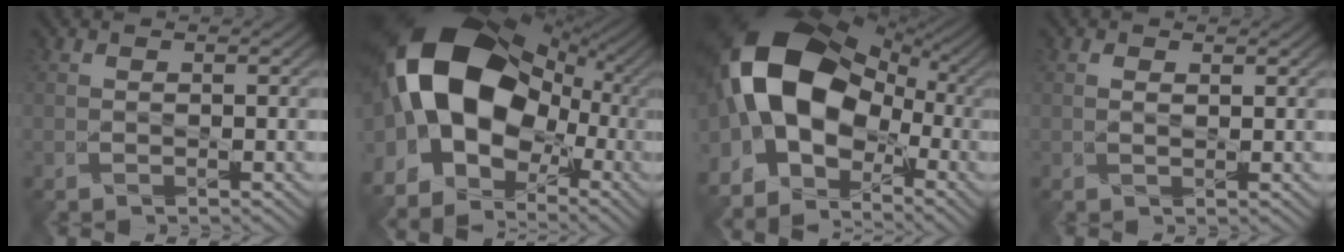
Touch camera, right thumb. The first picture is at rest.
{"total": 20.5, "force": [0.6, 14.7, 14.2], "torque": [-0.285, -0.002, 0.022]}
{"total": 18.8, "force": [-0.6, 12.7, 13.9], "torque": [-0.279, -0.005, -0.001]}
{"total": 0.8, "force": [0.6, 0.2, 0.6], "torque": [-0.015, 0.000, 0.014]}